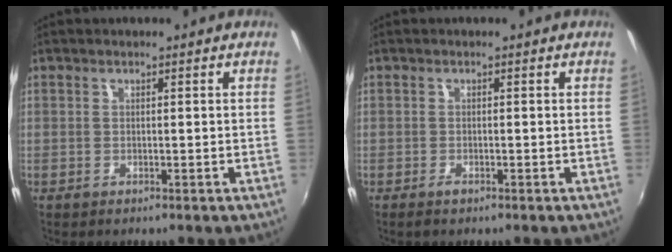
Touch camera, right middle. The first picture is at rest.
{"total": 1.0, "force": [-0.8, 0.3, 0.5], "torque": [-0.009, -0.001, -0.015]}